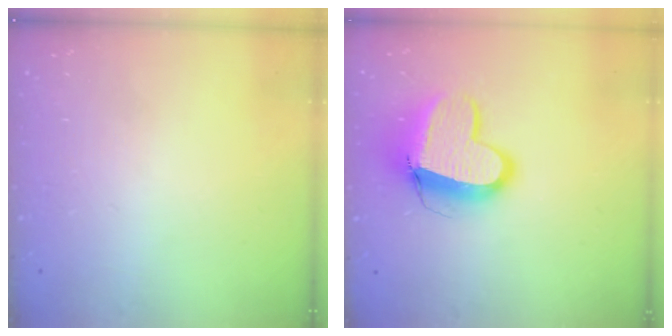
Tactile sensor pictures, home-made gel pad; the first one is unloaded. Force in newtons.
{"total": 13.6, "press": 13.5, "slide": 1.7}